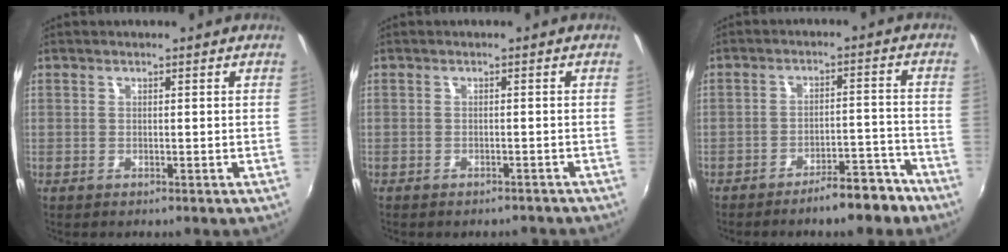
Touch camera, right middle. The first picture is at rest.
{"total": 4.2, "force": [-3.7, 1.3, 1.3], "torque": [-0.022, -0.009, -0.043]}
{"total": 7.7, "force": [-6.3, 2.0, 3.9], "torque": [-0.059, 0.022, -0.075]}